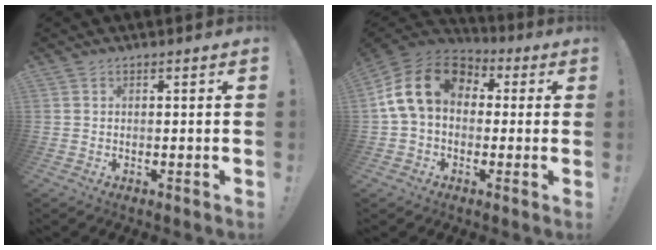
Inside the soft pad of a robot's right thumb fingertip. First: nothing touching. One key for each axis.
{"total": 17.1, "fx": 3.3, "fy": 12.0, "fz": 11.8, "tx": -0.211, "ty": 0.016, "tz": 0.064}